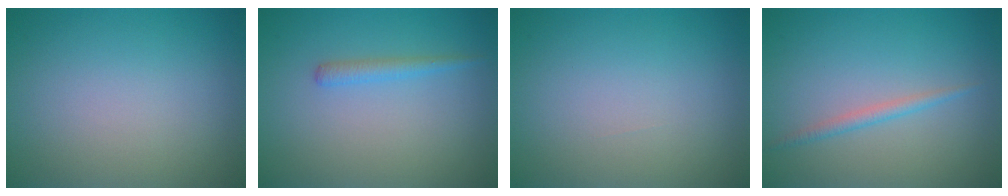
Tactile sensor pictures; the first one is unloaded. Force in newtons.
{"total": 1.3, "press": 1.3, "slide": 0.1}
{"total": 0.0}
{"total": 1.2, "press": 1.2, "slide": 0.1}